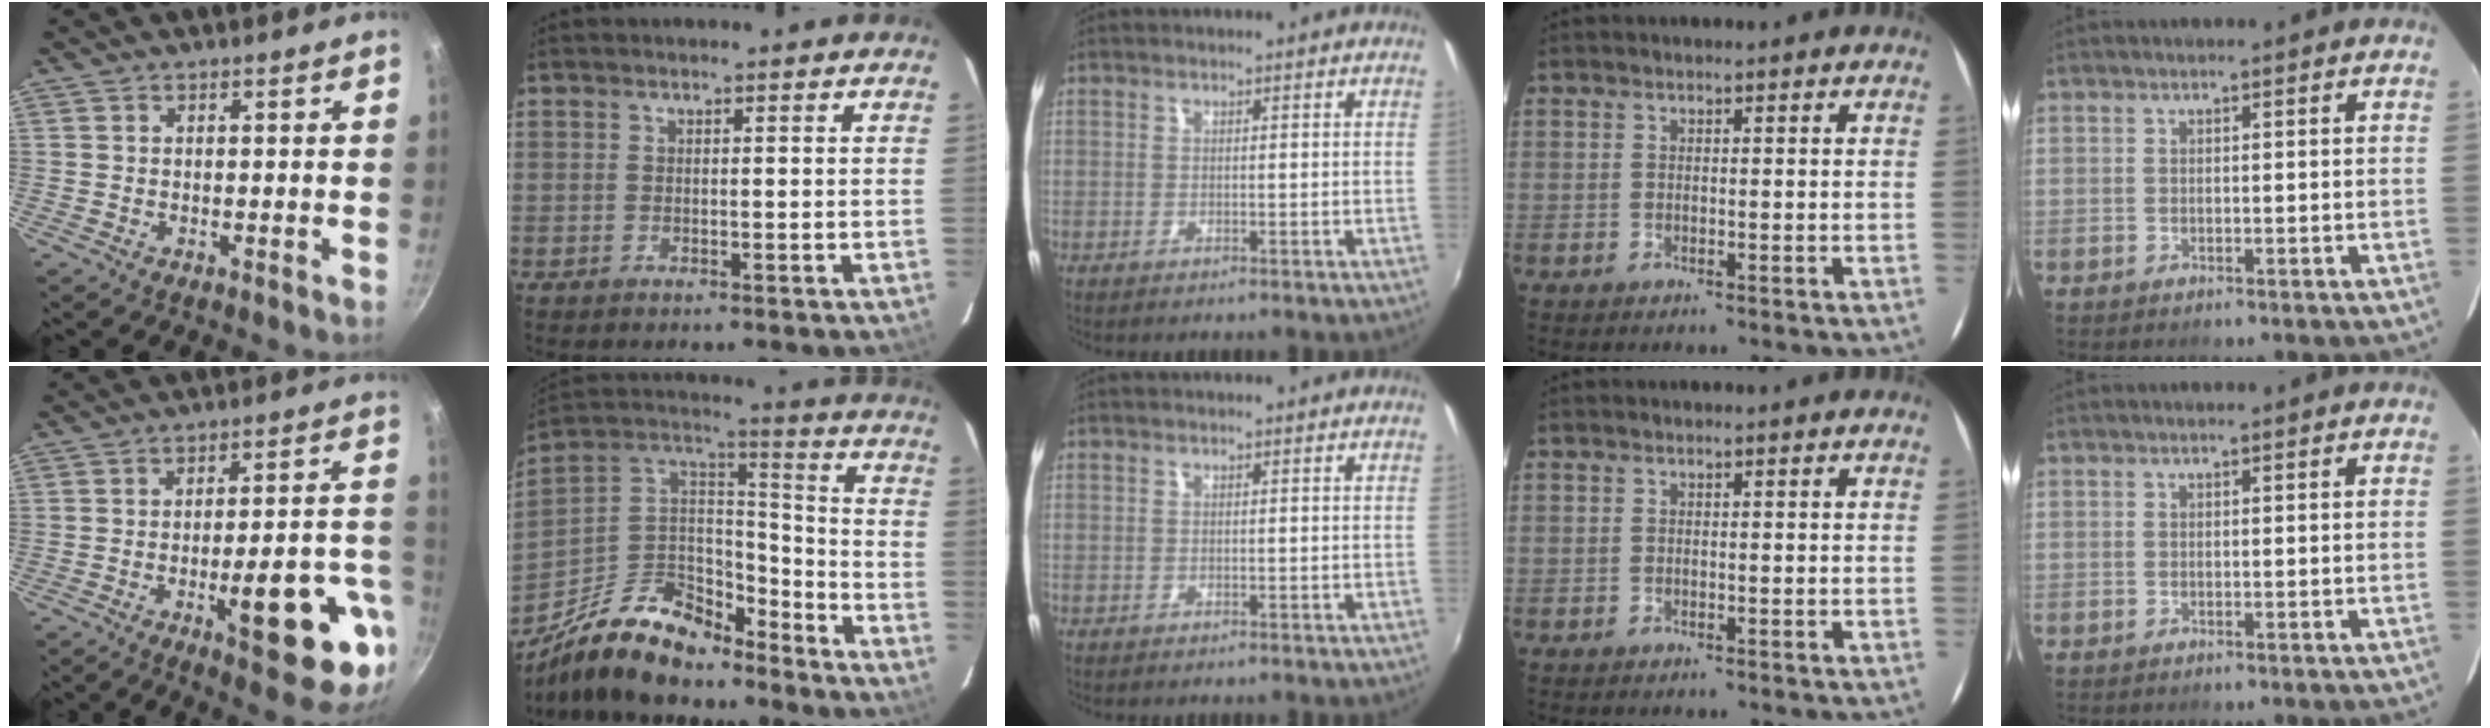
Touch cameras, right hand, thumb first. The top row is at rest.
{"thumb": {"total": 17.6, "force": [-6.2, 5.2, 15.6], "torque": [-0.178, 0.031, -0.080]}, "index": {"total": 21.7, "force": [-16.3, 9.0, 11.3], "torque": [-0.240, 0.009, -0.276]}}